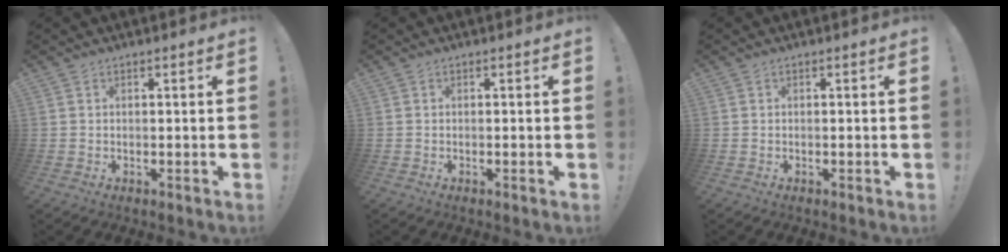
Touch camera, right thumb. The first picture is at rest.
{"total": 0.5, "force": [-0.3, -0.2, 0.4], "torque": [-0.006, -0.001, -0.006]}
{"total": 0.0}